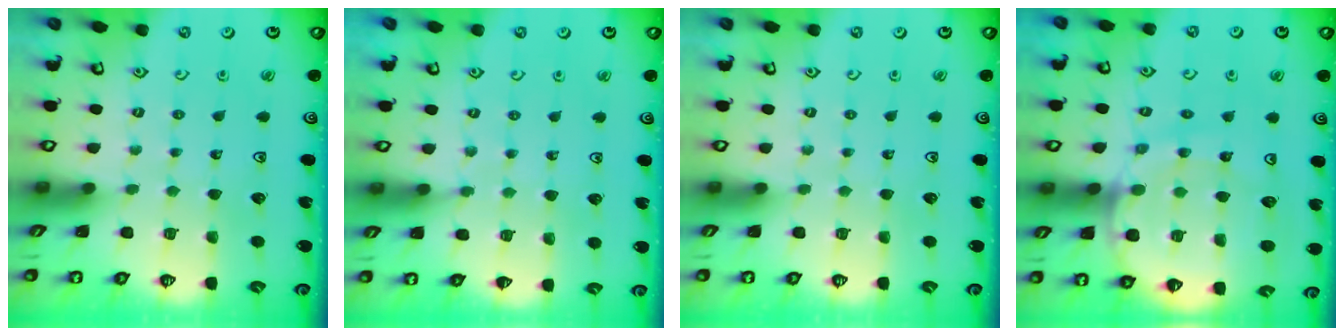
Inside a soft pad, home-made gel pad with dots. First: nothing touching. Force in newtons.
{"total": 5.3, "press": 5.3, "slide": 0.7}
{"total": 0.0}
{"total": 16.0, "press": 15.9, "slide": 1.9}